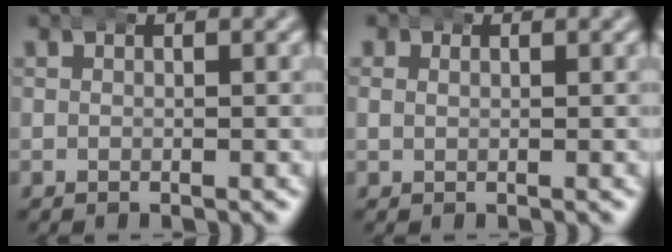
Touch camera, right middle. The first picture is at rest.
{"total": 1.0, "force": [0.4, 0.9, 0.3], "torque": [-0.007, 0.002, 0.003]}